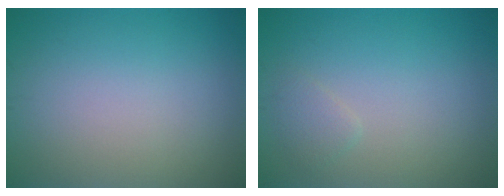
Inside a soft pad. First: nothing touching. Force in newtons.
{"total": 1.1, "press": 1.1, "slide": 0.1}